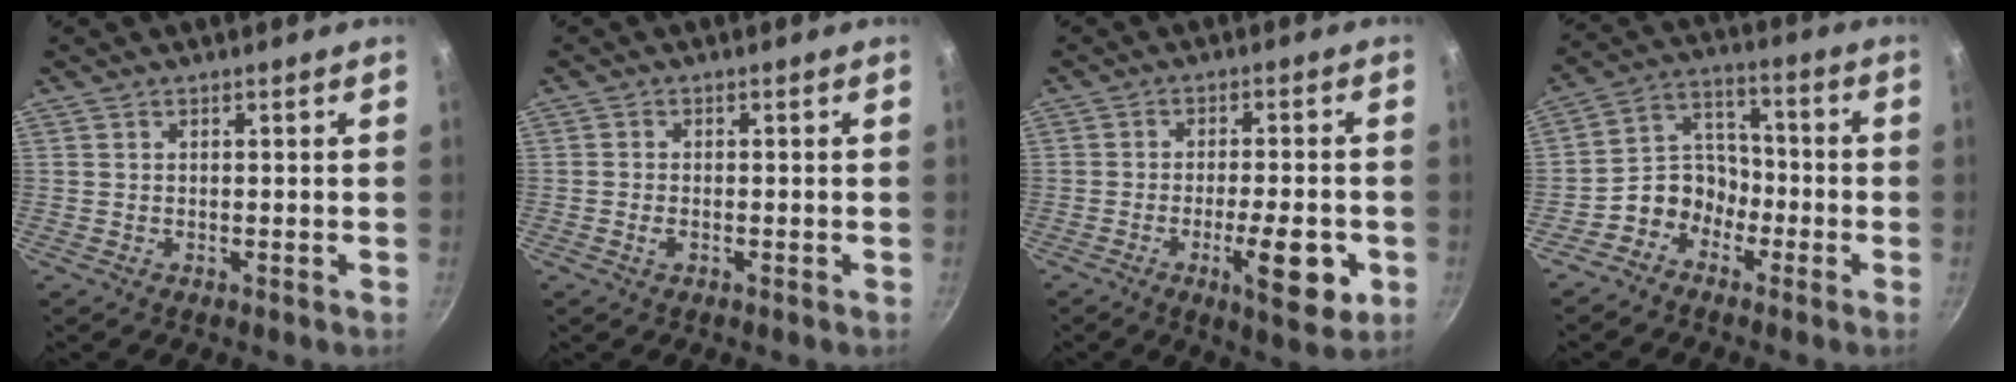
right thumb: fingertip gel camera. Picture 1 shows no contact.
{"total": 1.7, "force": [-0.7, 1.0, 1.2], "torque": [-0.031, 0.006, -0.017]}
{"total": 11.2, "force": [-3.7, 3.4, 10.0], "torque": [-0.133, 0.010, -0.049]}
{"total": 8.4, "force": [-4.4, 6.6, 2.9], "torque": [-0.011, 0.057, -0.098]}